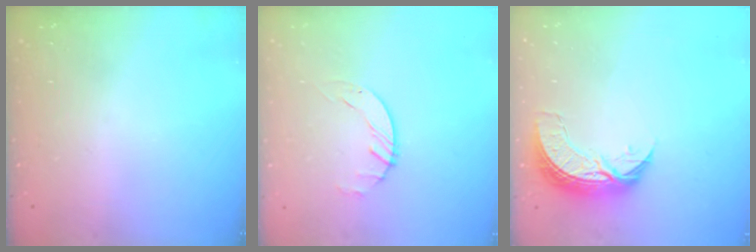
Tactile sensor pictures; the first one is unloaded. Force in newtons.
{"total": 1.4, "press": 1.4, "slide": 0.2}
{"total": 8.6, "press": 8.6, "slide": 0.6}